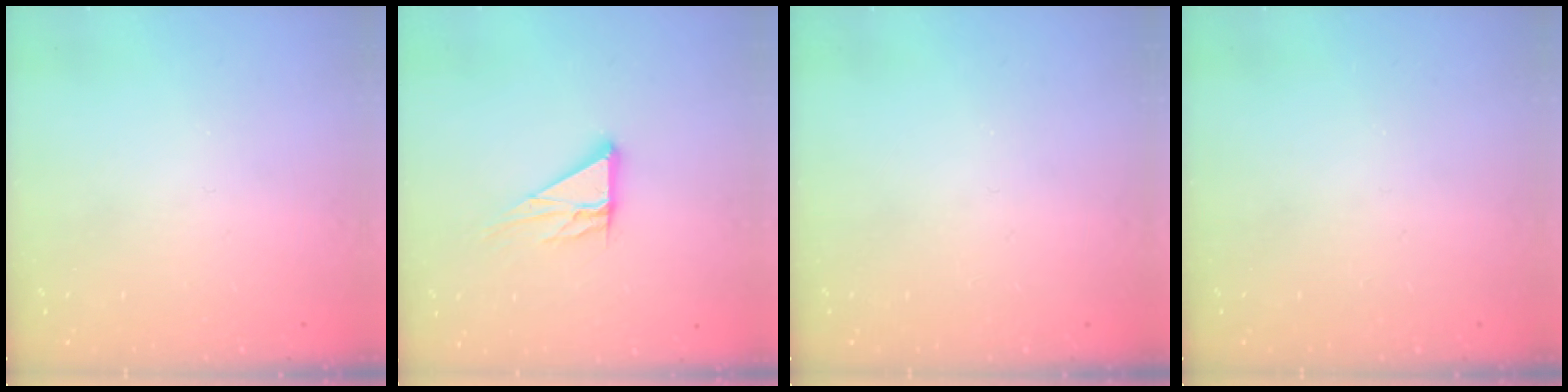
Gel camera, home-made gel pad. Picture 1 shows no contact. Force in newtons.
{"total": 10.3, "press": 10.2, "slide": 1.0}
{"total": 0.0}
{"total": 0.0}